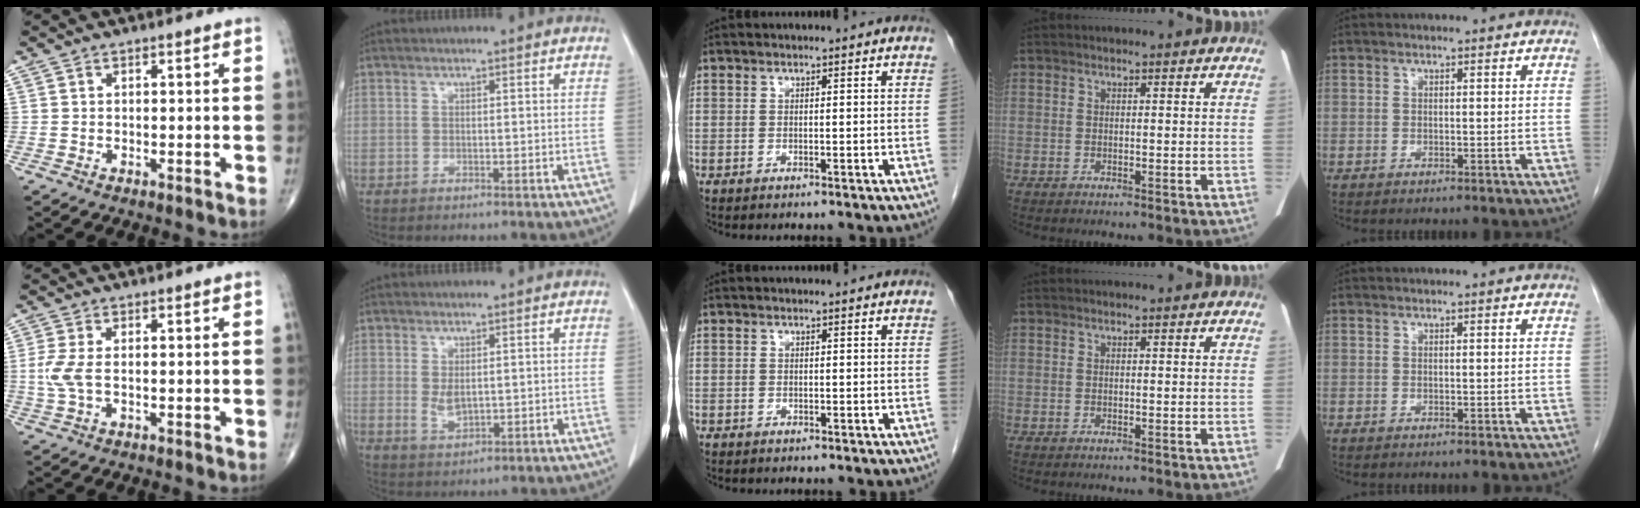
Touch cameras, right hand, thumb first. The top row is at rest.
{"thumb": {"total": 4.1, "force": [-0.1, 1.8, 3.7], "torque": [-0.104, 0.000, -0.003]}, "index": {"total": 3.3, "force": [0.3, 1.9, 2.7], "torque": [-0.053, -0.002, 0.015]}, "middle": {"total": 0.6, "force": [-0.5, 0.4, 0.0], "torque": [-0.007, 0.003, -0.010]}}